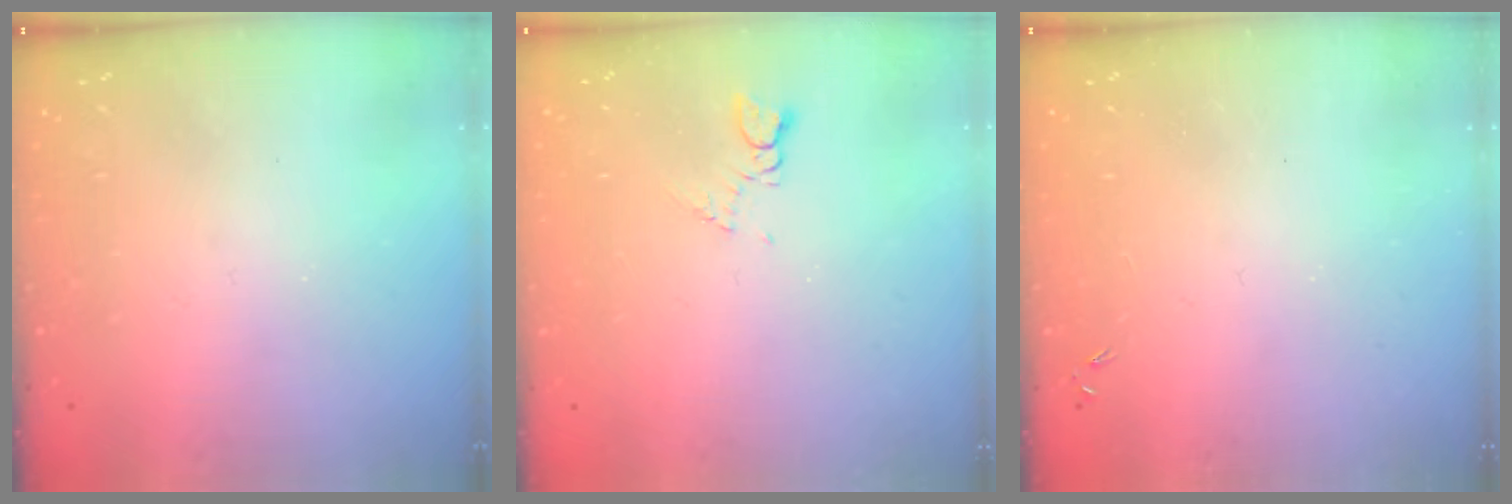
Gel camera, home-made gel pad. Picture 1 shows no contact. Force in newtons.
{"total": 2.6, "press": 2.6, "slide": 0.4}
{"total": 0.0}